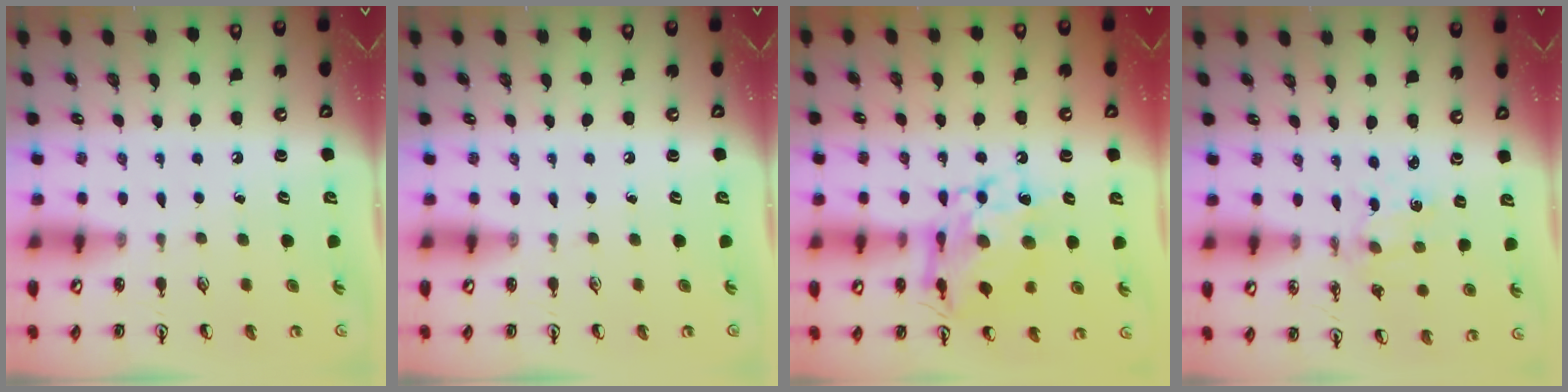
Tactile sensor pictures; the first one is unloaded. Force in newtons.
{"total": 0.0}
{"total": 13.1, "press": 13.0, "slide": 1.4}
{"total": 1.5, "press": 1.5, "slide": 0.3}